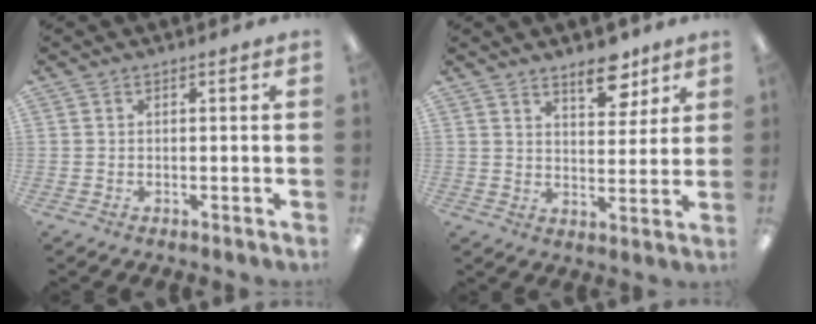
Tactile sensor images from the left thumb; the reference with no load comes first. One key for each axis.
{"total": 9.0, "fx": 6.5, "fy": 4.2, "fz": 4.5, "tx": -0.034, "ty": -0.044, "tz": 0.107}